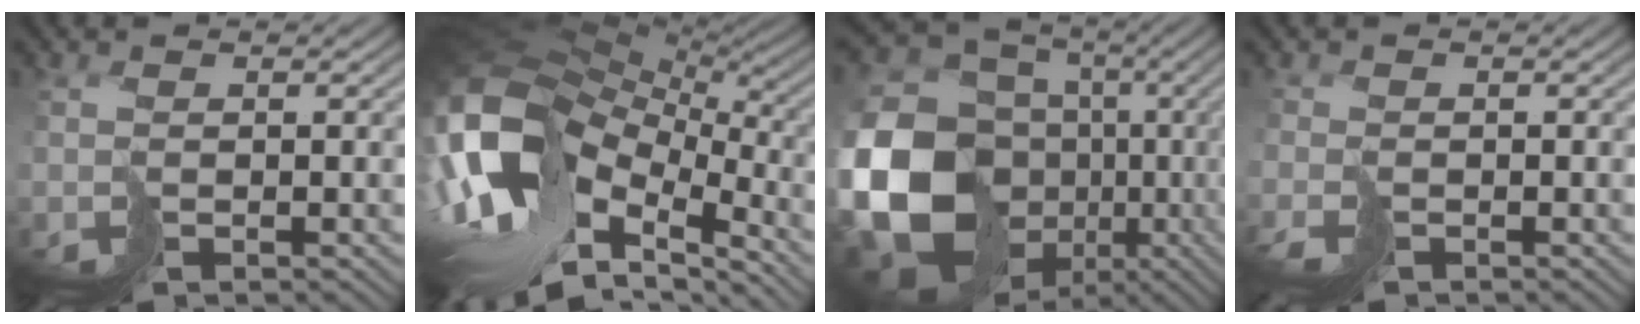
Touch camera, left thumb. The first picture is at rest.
{"total": 17.7, "force": [-3.6, 11.3, 13.1], "torque": [-0.281, -0.021, -0.040]}
{"total": 23.8, "force": [-3.6, 21.0, 10.5], "torque": [-0.297, -0.053, -0.090]}
{"total": 1.9, "force": [-1.6, 0.9, 0.5], "torque": [-0.012, -0.009, -0.036]}